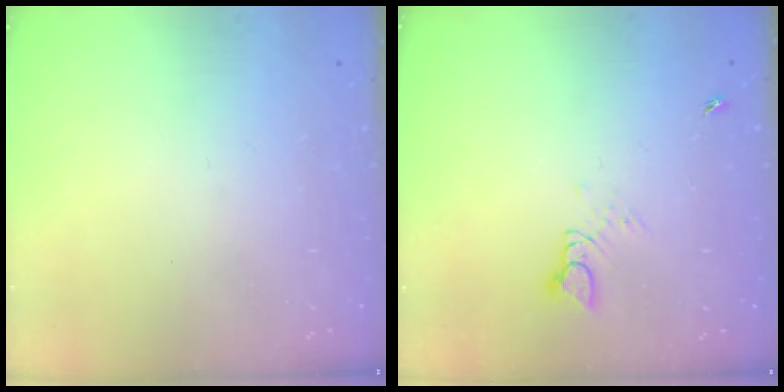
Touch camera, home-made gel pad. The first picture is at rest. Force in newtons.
{"total": 3.5, "press": 3.5, "slide": 0.1}